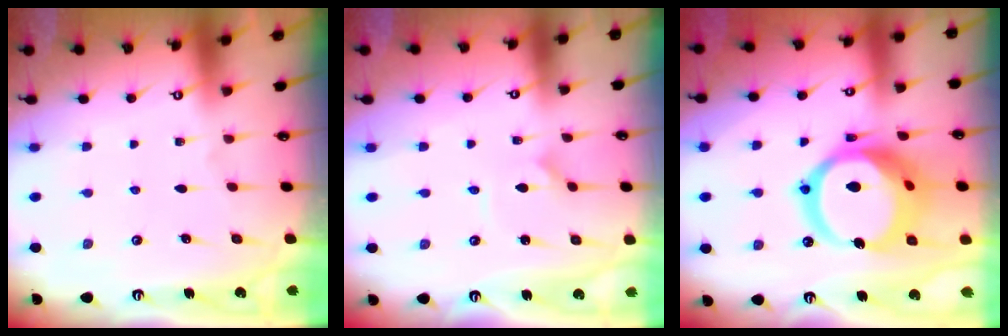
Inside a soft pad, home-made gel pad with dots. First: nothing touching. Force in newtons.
{"total": 2.1, "press": 2.1, "slide": 0.2}
{"total": 20.3, "press": 20.2, "slide": 2.5}